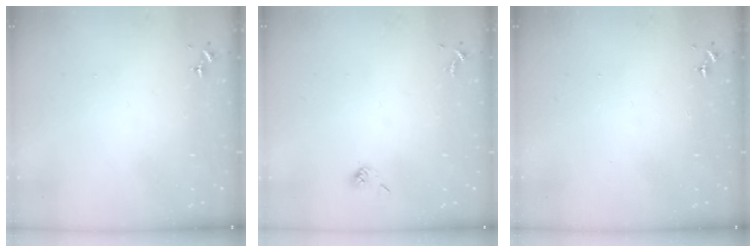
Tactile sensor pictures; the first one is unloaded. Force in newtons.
{"total": 4.2, "press": 4.0, "slide": 1.1}
{"total": 0.0}